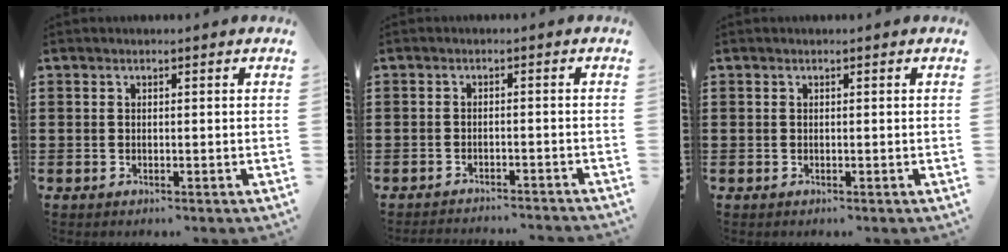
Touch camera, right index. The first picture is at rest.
{"total": 2.0, "force": [-2.0, -0.2, 0.2], "torque": [-0.007, 0.000, -0.042]}
{"total": 0.0}